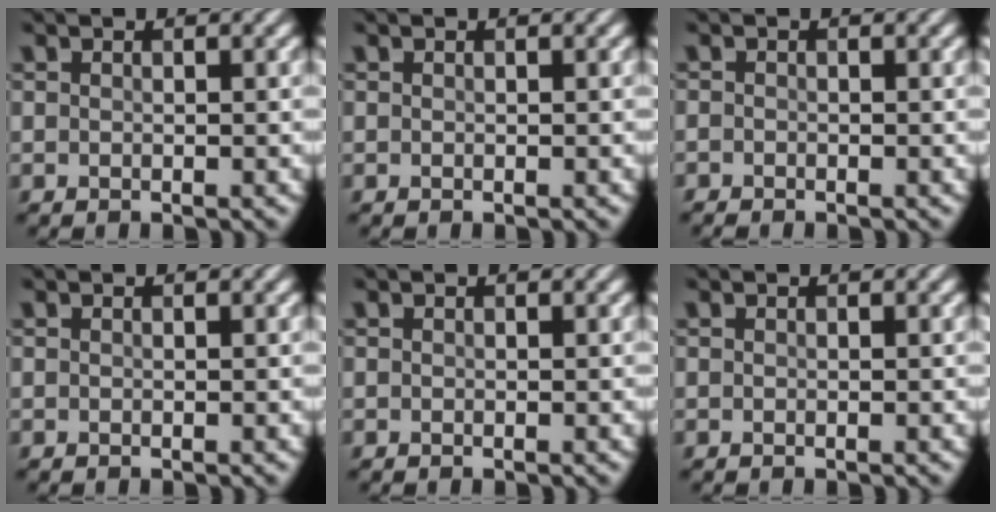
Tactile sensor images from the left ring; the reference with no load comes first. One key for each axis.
{"total": 0.0}
{"total": 0.7, "fx": -0.7, "fy": 0.3, "fz": 0.1, "tx": 0.002, "ty": -0.004, "tz": -0.015}
{"total": 0.0}
{"total": 0.0}
{"total": 0.0}